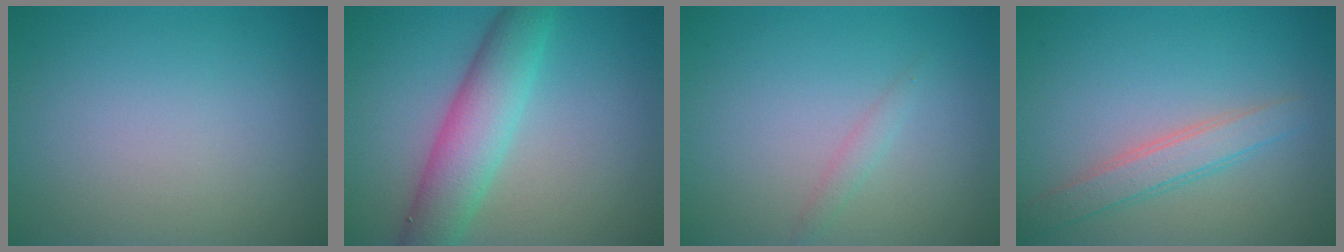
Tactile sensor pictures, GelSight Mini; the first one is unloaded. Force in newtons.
{"total": 5.8, "press": 5.7, "slide": 0.3}
{"total": 0.9, "press": 0.9, "slide": 0.0}
{"total": 2.8, "press": 2.8, "slide": 0.2}